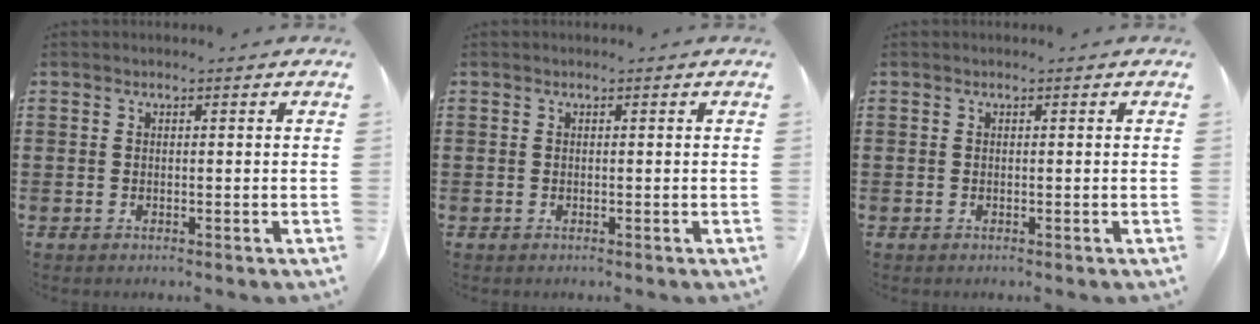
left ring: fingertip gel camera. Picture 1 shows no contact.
{"total": 0.0}
{"total": 0.0}